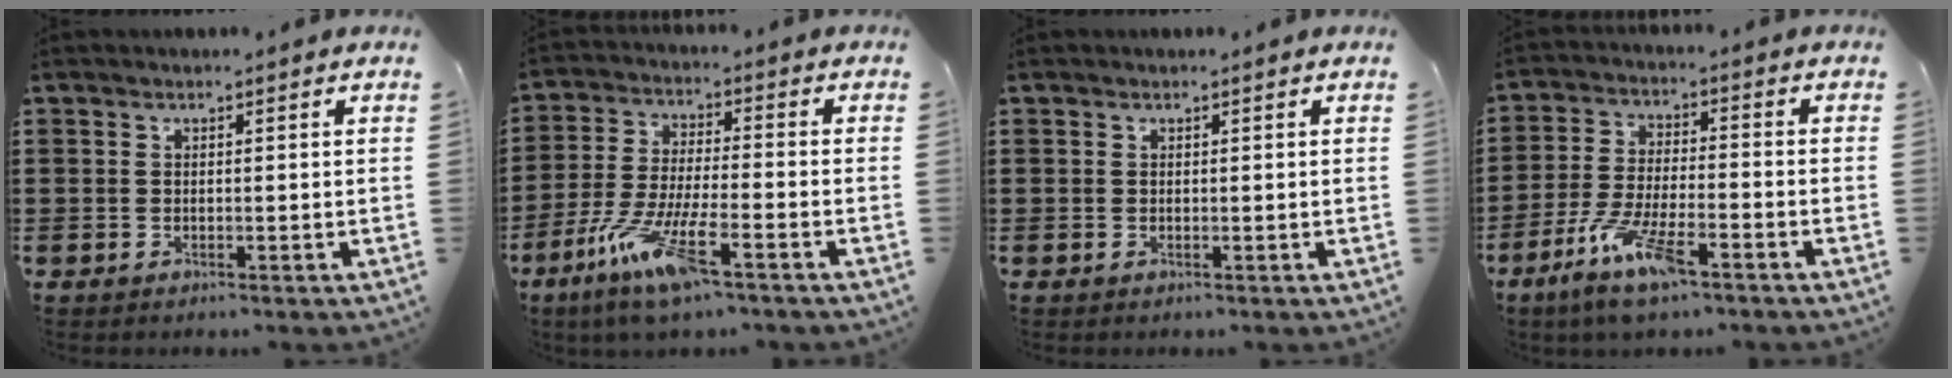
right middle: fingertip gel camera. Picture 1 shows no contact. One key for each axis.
{"total": 10.0, "fx": -6.4, "fy": 1.0, "fz": 7.6, "tx": -0.158, "ty": -0.011, "tz": -0.123}
{"total": 0.0}
{"total": 9.4, "fx": -6.0, "fy": 2.1, "fz": 6.9, "tx": -0.154, "ty": -0.009, "tz": -0.116}